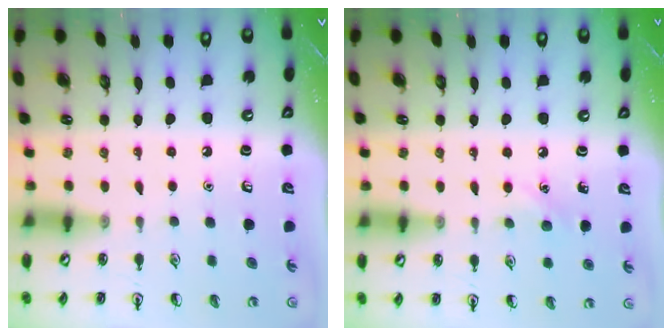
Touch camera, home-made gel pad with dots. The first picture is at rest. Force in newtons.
{"total": 5.7, "press": 5.4, "slide": 1.6}